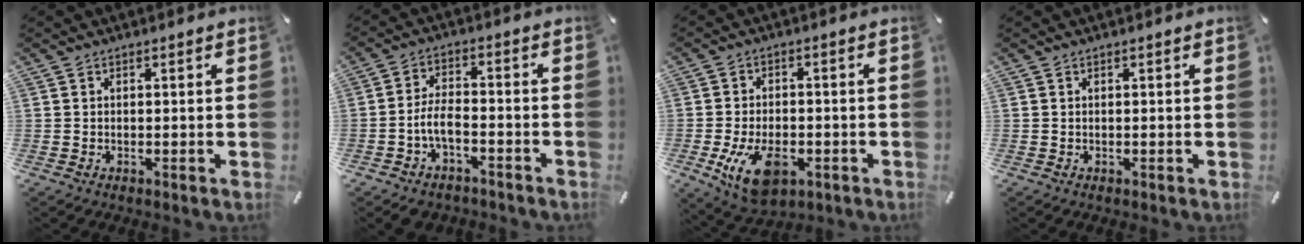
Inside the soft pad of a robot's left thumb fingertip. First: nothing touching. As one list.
[{"total": 6.4, "force": [-3.3, 3.4, 4.3], "torque": [-0.090, 0.018, -0.063]}, {"total": 11.4, "force": [-4.0, 6.9, 8.1], "torque": [-0.149, 0.001, -0.068]}, {"total": 0.0}]